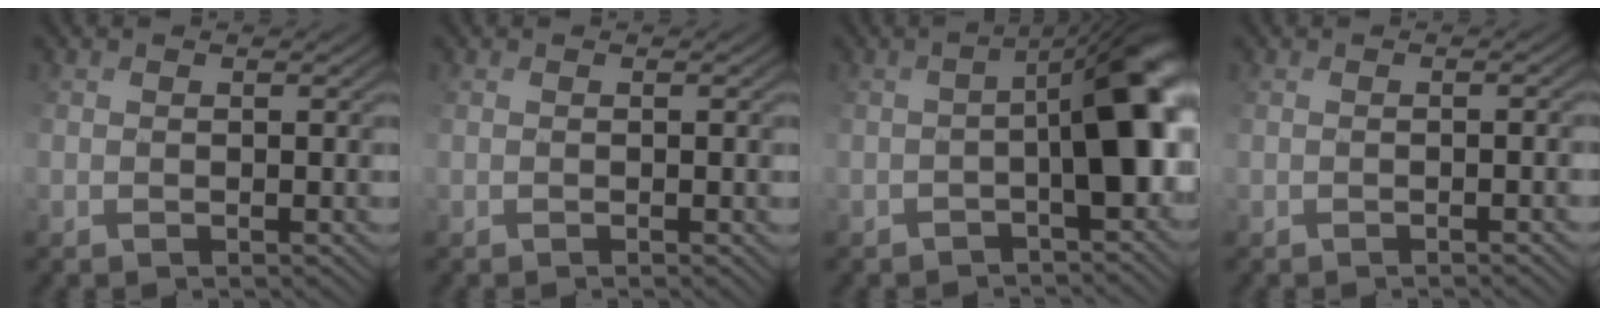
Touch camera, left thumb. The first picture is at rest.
{"total": 0.6, "force": [-0.1, 0.0, 0.6], "torque": [-0.008, -0.002, 0.005]}
{"total": 9.1, "force": [-2.4, 3.4, 8.1], "torque": [-0.095, -0.002, -0.038]}
{"total": 2.9, "force": [-1.0, 0.8, 2.7], "torque": [-0.015, 0.004, 0.005]}